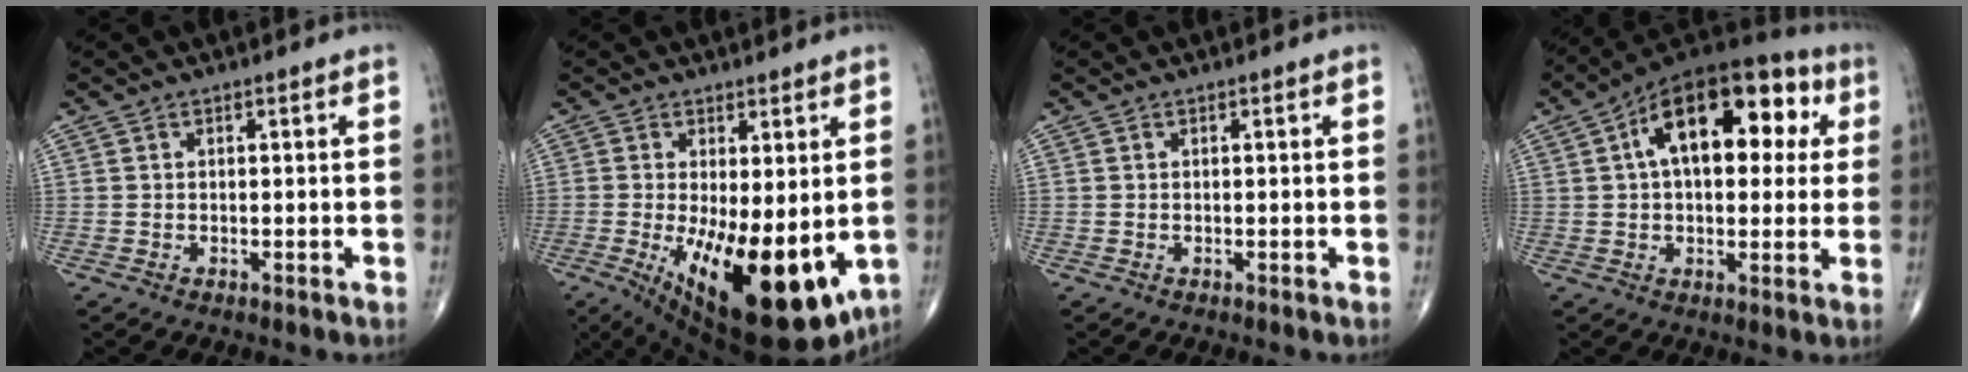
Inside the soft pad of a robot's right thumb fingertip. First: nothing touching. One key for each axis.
{"total": 19.5, "fx": -4.0, "fy": 7.8, "fz": 17.5, "tx": -0.240, "ty": -0.036, "tz": -0.034}
{"total": 0.0}
{"total": 21.1, "fx": 5.6, "fy": 11.3, "fz": 16.9, "tx": -0.224, "ty": 0.031, "tz": 0.075}